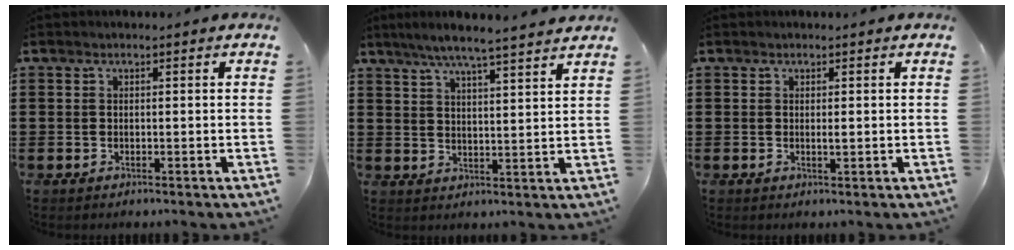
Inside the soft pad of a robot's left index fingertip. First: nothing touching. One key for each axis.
{"total": 5.8, "fx": 5.1, "fy": -0.6, "fz": 2.6, "tx": -0.066, "ty": -0.019, "tz": 0.088}
{"total": 0.7, "fx": 0.1, "fy": 0.1, "fz": 0.7, "tx": -0.014, "ty": -0.004, "tz": 0.004}